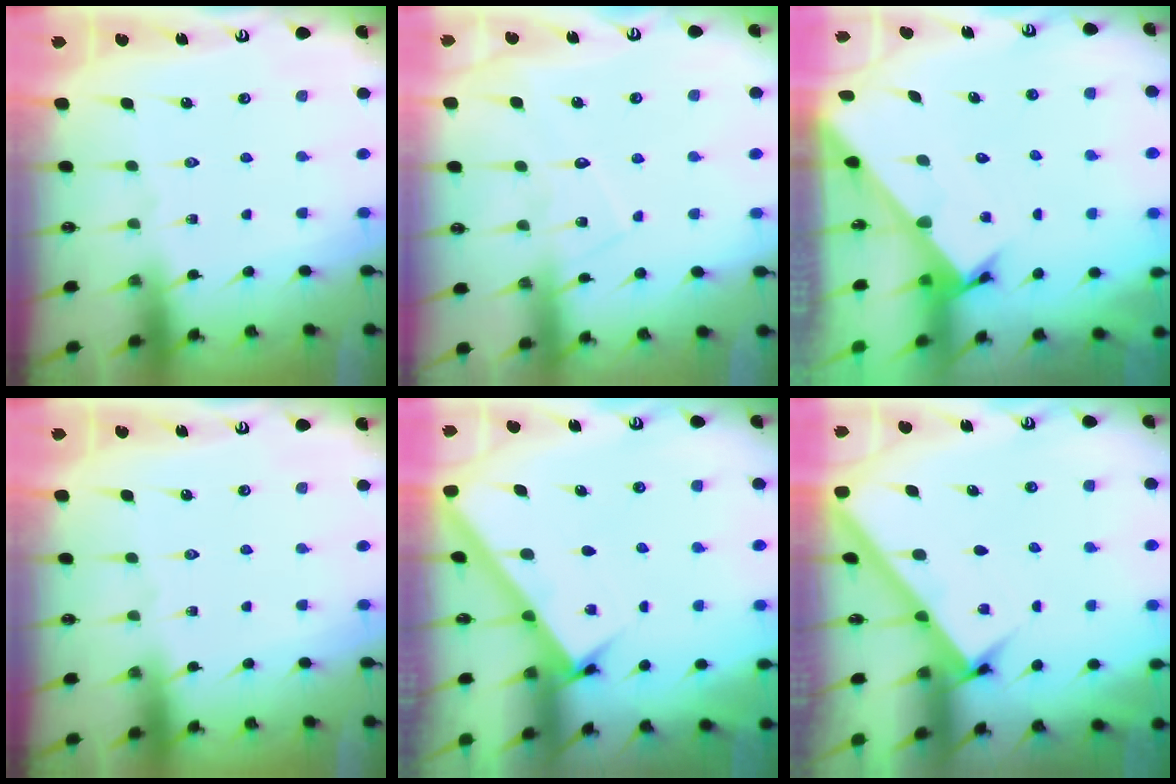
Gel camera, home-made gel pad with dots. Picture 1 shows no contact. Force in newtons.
{"total": 6.5, "press": 6.5, "slide": 0.5}
{"total": 2.4, "press": 2.4, "slide": 0.2}
{"total": 0.0}
{"total": 2.9, "press": 2.9, "slide": 0.2}
{"total": 2.9, "press": 2.9, "slide": 0.1}